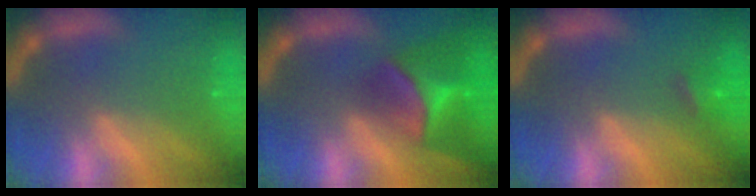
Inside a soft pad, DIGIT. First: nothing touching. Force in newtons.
{"total": 9.4}
{"total": 1.9}